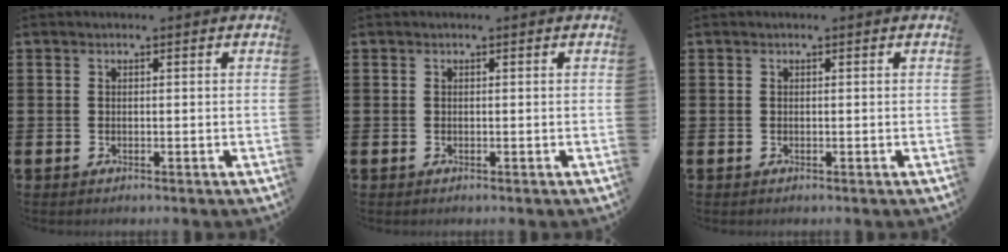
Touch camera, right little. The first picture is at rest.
{"total": 0.0}
{"total": 0.0}